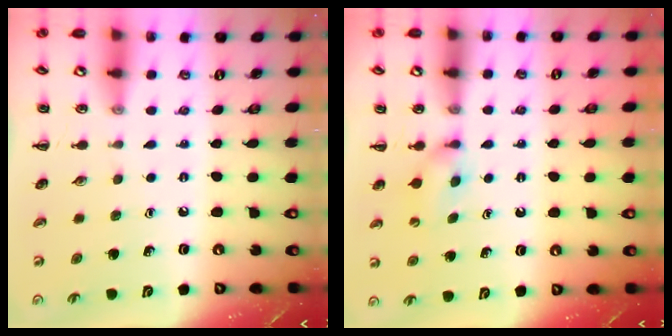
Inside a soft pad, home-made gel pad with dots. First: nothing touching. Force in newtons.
{"total": 6.3, "press": 6.1, "slide": 1.5}